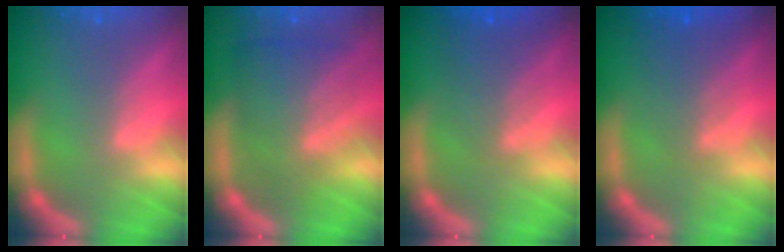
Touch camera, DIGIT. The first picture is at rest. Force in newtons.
{"total": 7.1}
{"total": 4.0}
{"total": 3.5}